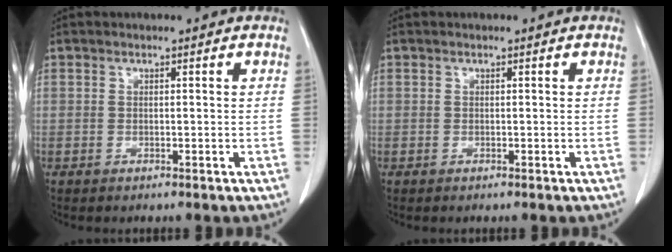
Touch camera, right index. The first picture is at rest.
{"total": 0.0}